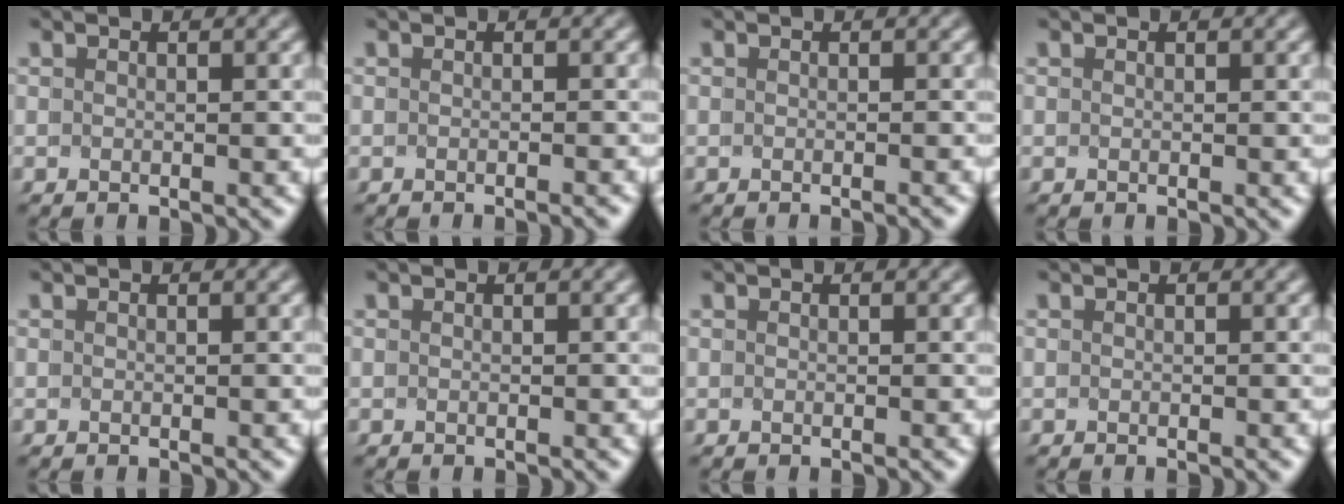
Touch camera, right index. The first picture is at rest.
{"total": 1.1, "force": [-1.0, -0.3, 0.0], "torque": [0.004, 0.002, -0.016]}
{"total": 0.7, "force": [-0.7, -0.2, 0.0], "torque": [0.003, 0.002, -0.012]}
{"total": 0.0}
{"total": 0.0}
{"total": 0.0}
{"total": 0.0}
{"total": 0.0}